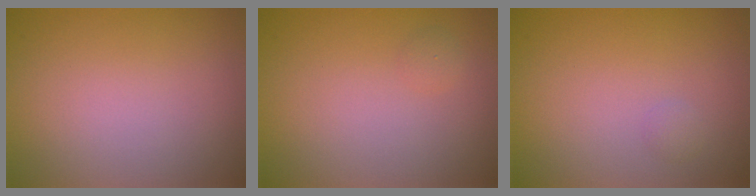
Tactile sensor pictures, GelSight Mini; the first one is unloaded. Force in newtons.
{"total": 0.6, "press": 0.6, "slide": 0.0}
{"total": 0.5, "press": 0.5, "slide": 0.0}